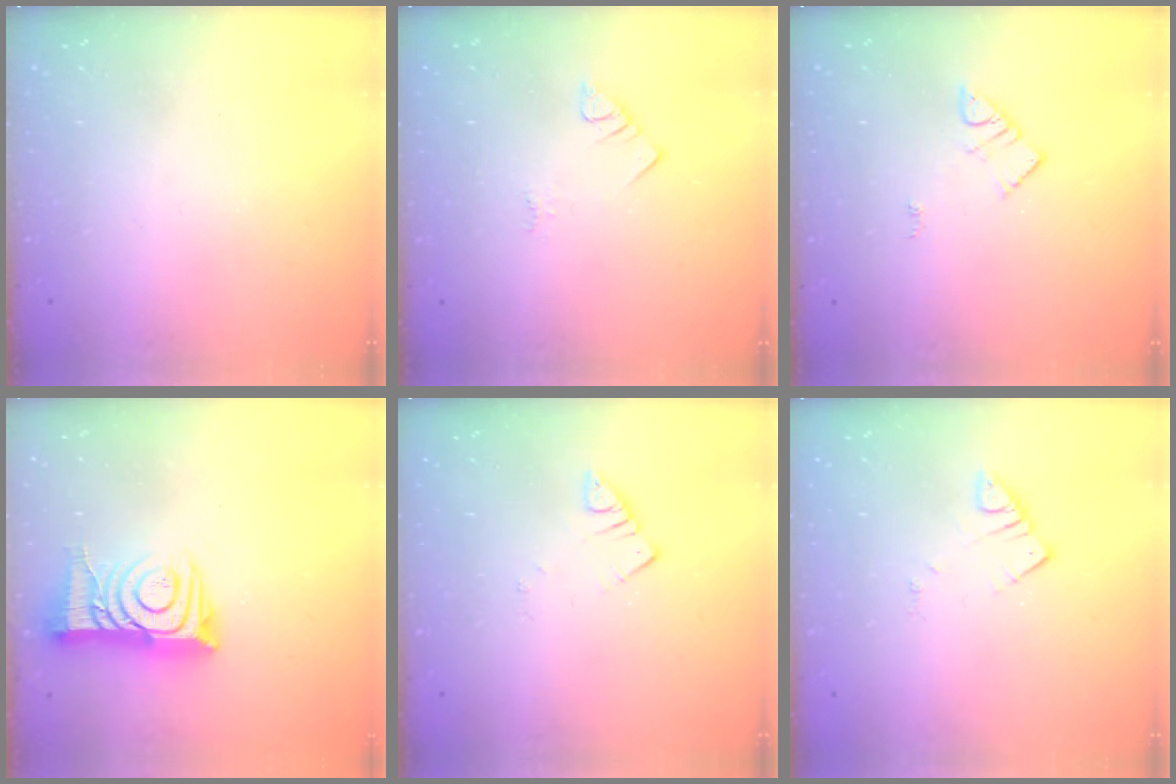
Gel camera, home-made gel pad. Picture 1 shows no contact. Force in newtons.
{"total": 2.0, "press": 2.0, "slide": 0.4}
{"total": 3.1, "press": 3.1, "slide": 0.2}
{"total": 14.1, "press": 14.1, "slide": 1.1}
{"total": 2.5, "press": 2.5, "slide": 0.3}
{"total": 2.8, "press": 2.7, "slide": 0.3}